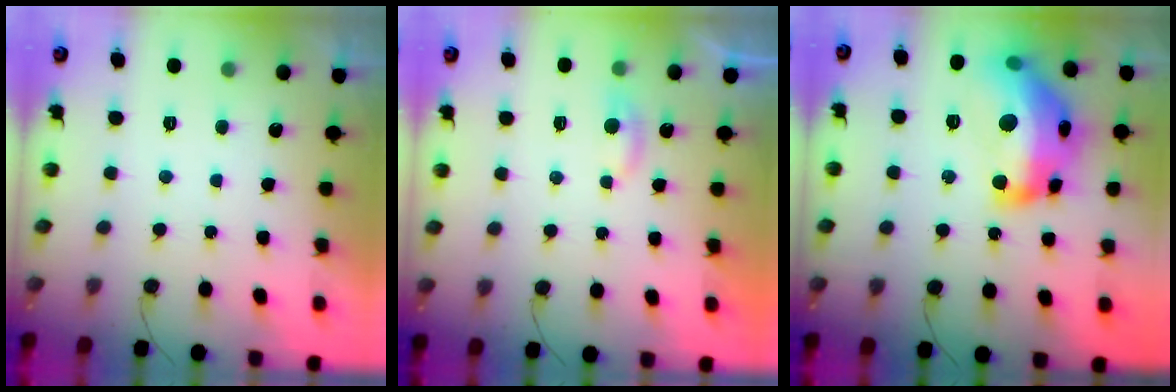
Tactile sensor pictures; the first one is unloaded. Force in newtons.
{"total": 2.8, "press": 2.8, "slide": 0.3}
{"total": 23.9, "press": 23.8, "slide": 1.5}